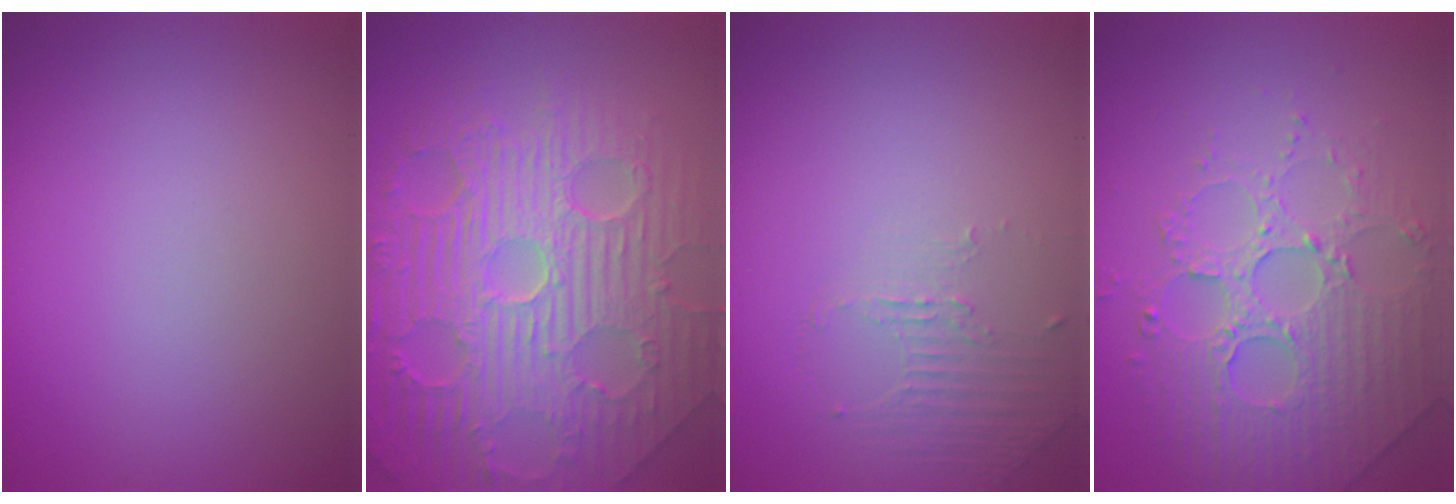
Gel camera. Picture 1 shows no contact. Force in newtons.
{"total": 11.2, "press": 7.3, "slide": 8.5}
{"total": 1.2, "press": 0.4, "slide": 1.1}
{"total": 4.2, "press": 4.0, "slide": 1.3}